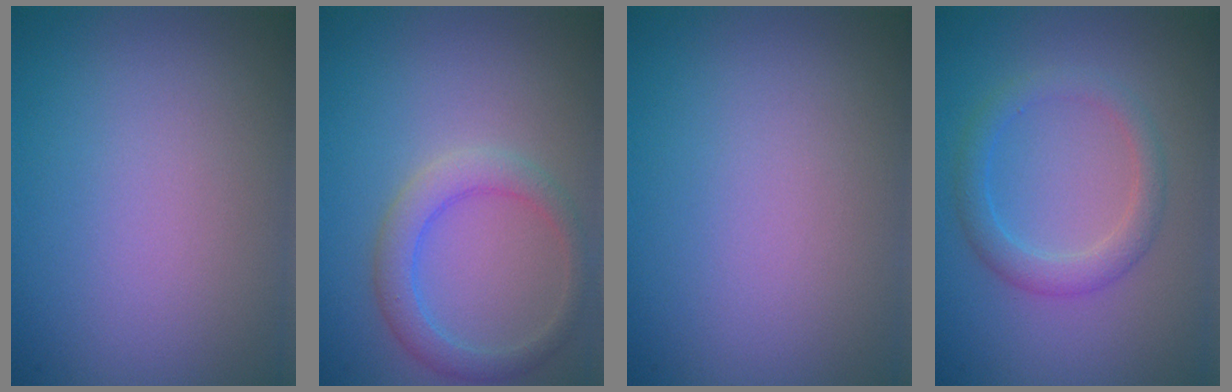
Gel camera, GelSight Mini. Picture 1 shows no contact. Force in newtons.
{"total": 2.9, "press": 2.9, "slide": 0.1}
{"total": 0.0}
{"total": 2.6, "press": 2.6, "slide": 0.1}